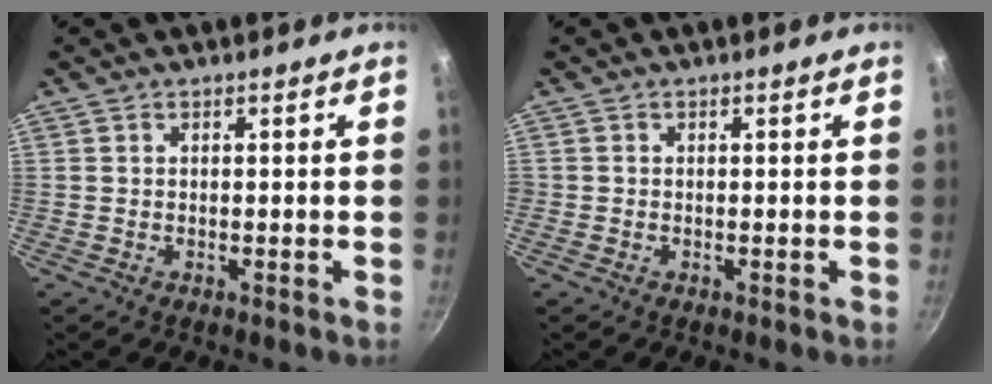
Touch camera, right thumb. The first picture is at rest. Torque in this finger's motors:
{"motor_torque": [0.33, 0.76, 0.59, 0.07, 0.03]}